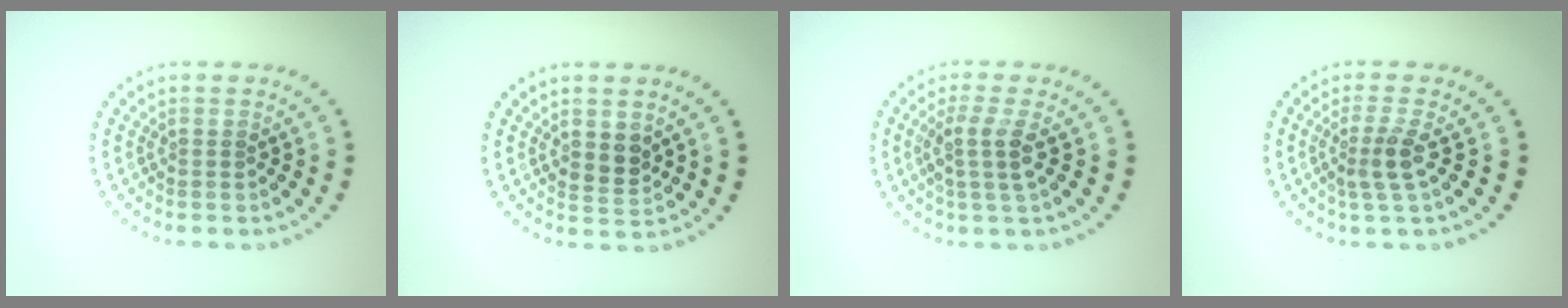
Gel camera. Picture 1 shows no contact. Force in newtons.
{"total": 1.9, "press": 1.8, "slide": 0.7}
{"total": 2.7, "press": 2.1, "slide": 1.6}
{"total": 2.4, "press": 1.8, "slide": 1.5}